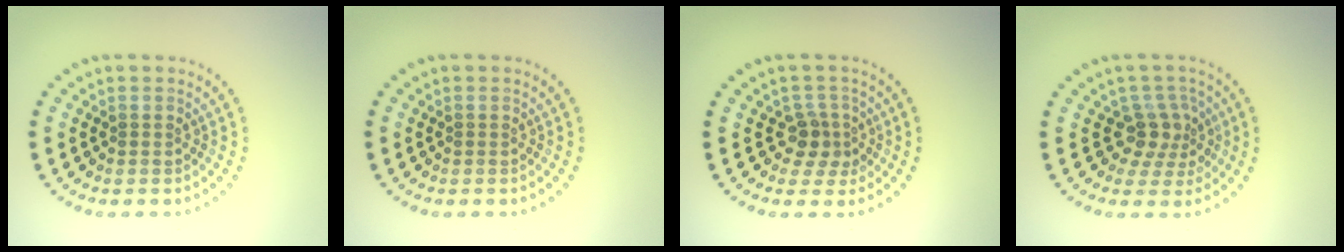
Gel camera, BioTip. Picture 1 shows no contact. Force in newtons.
{"total": 0.0}
{"total": 2.5, "press": 1.9, "slide": 1.5}
{"total": 2.9, "press": 2.2, "slide": 1.8}